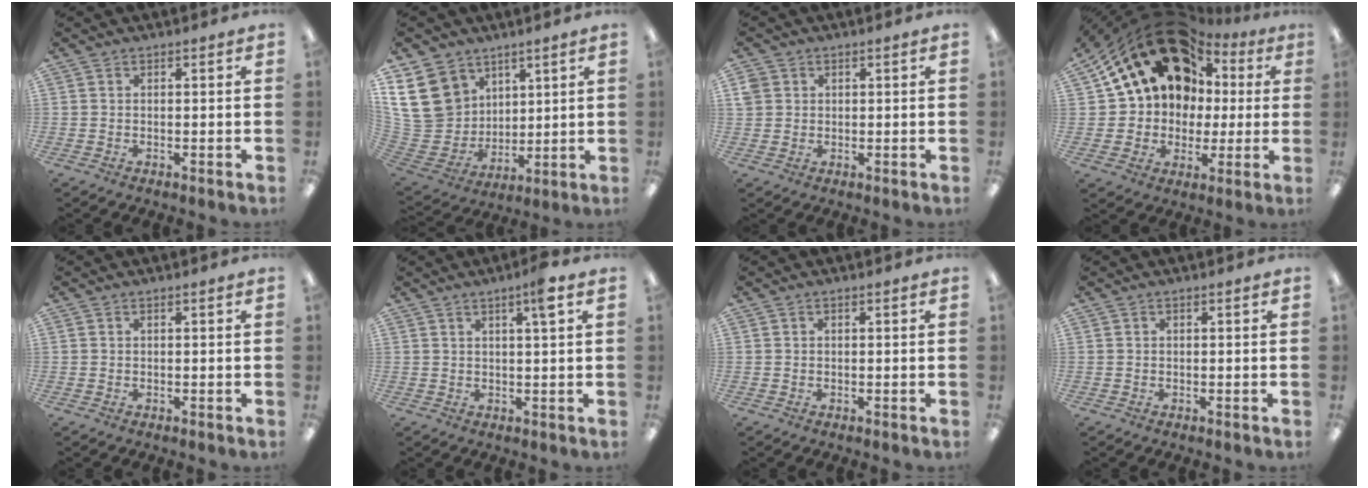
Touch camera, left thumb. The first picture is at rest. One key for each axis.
{"total": 17.3, "fx": 7.4, "fy": 13.9, "fz": 7.3, "tx": -0.182, "ty": -0.035, "tz": 0.146}
{"total": 2.7, "fx": 0.9, "fy": 2.3, "fz": 0.8, "tx": -0.020, "ty": 0.004, "tz": 0.019}
{"total": 22.0, "fx": 11.6, "fy": 15.2, "fz": 10.8, "tx": -0.196, "ty": -0.054, "tz": 0.220}
{"total": 0.0}
{"total": 4.6, "fx": 2.5, "fy": 0.2, "fz": 3.9, "tx": -0.074, "ty": -0.001, "tz": 0.038}
{"total": 0.0}
{"total": 0.0}